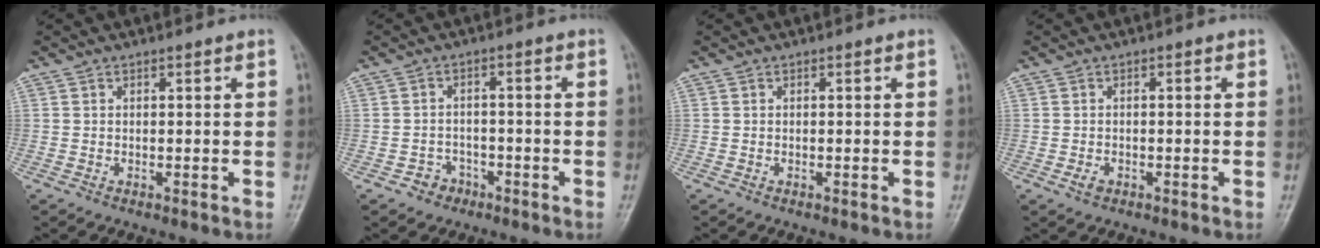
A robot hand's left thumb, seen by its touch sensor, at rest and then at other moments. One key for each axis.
{"total": 3.4, "fx": -2.1, "fy": 2.7, "fz": 0.4, "tx": 0.012, "ty": 0.020, "tz": -0.036}
{"total": 0.0}
{"total": 1.6, "fx": -0.8, "fy": 1.2, "fz": 0.8, "tx": -0.011, "ty": 0.002, "tz": -0.016}